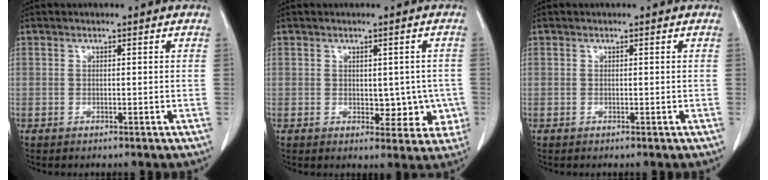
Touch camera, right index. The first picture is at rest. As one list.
[{"total": 5.5, "force": [-0.6, 3.5, 4.2], "torque": [-0.030, 0.009, 0.000]}, {"total": 0.0}]